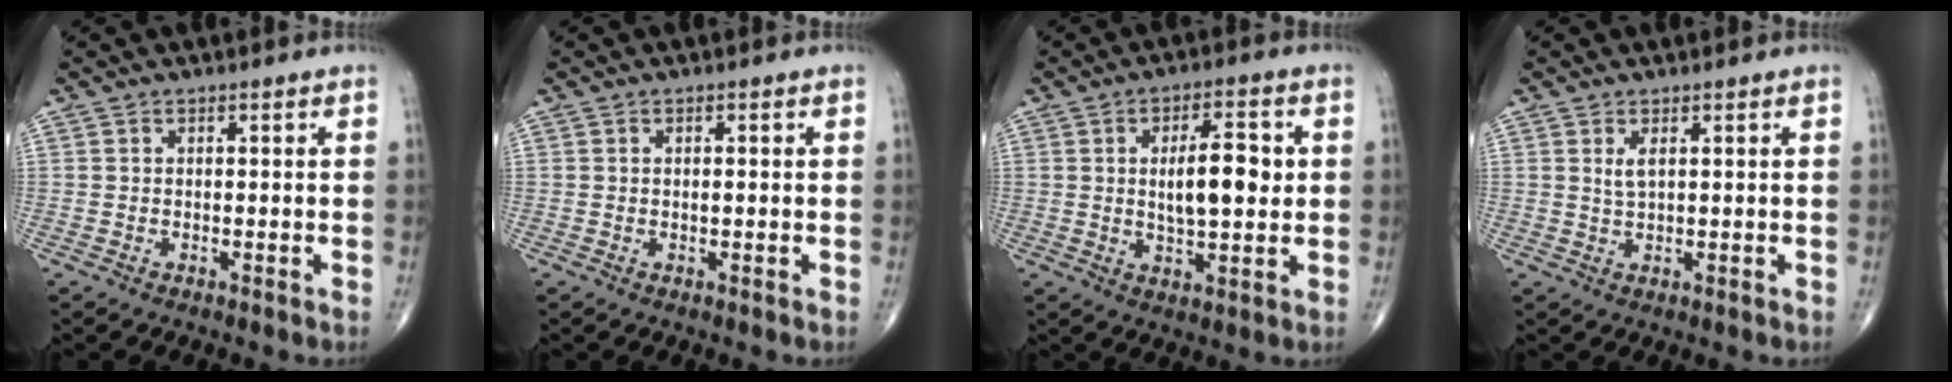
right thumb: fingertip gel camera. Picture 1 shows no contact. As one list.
[{"total": 0.9, "force": [0.1, 0.3, 0.8], "torque": [-0.014, 0.001, 0.001]}, {"total": 10.2, "force": [1.3, 4.0, 9.3], "torque": [-0.138, -0.001, 0.023]}, {"total": 1.9, "force": [0.8, 0.5, 1.7], "torque": [-0.038, -0.005, 0.019]}]